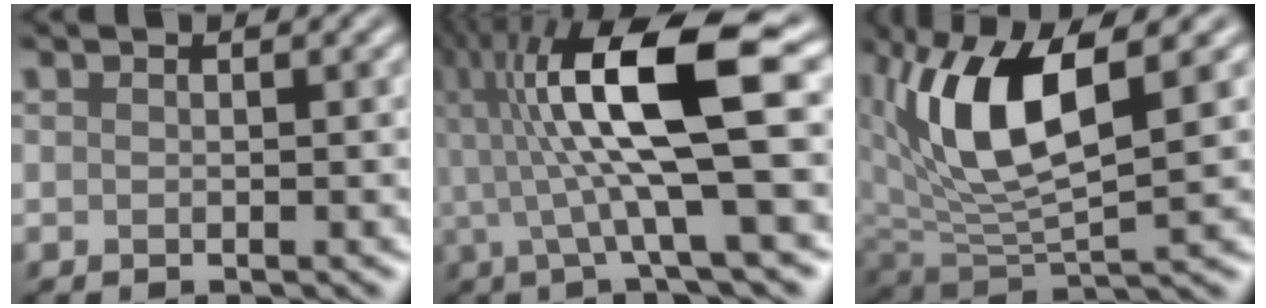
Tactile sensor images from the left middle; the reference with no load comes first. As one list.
[{"total": 11.7, "force": [1.3, 2.6, 11.3], "torque": [-0.193, 0.013, 0.028]}, {"total": 8.8, "force": [2.4, 3.8, 7.6], "torque": [-0.158, -0.008, 0.047]}]